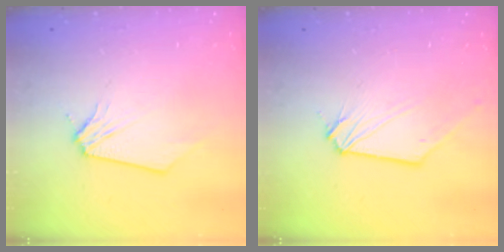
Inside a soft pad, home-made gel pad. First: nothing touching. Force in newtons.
{"total": 0.0}